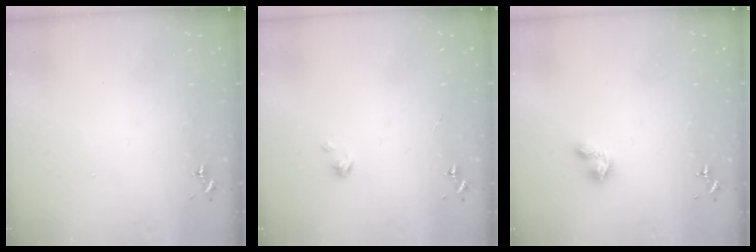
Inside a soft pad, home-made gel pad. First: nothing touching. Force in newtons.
{"total": 3.0, "press": 3.0, "slide": 0.2}
{"total": 2.3, "press": 2.3, "slide": 0.4}